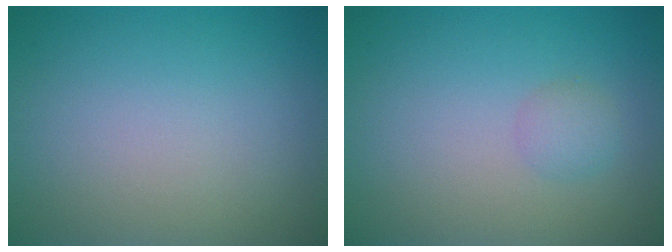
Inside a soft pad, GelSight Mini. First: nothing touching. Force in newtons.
{"total": 1.3, "press": 1.3, "slide": 0.0}